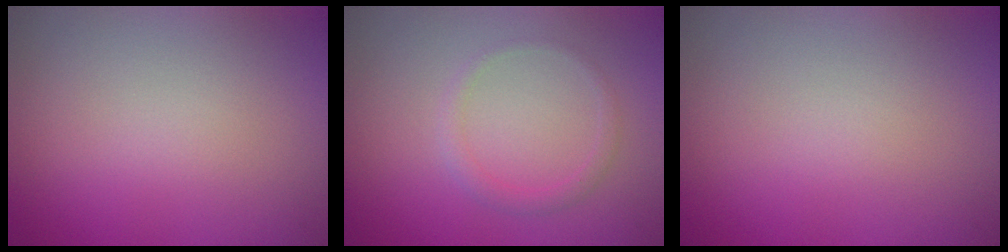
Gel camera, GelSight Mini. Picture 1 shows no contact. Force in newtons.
{"total": 1.2, "press": 1.2, "slide": 0.0}
{"total": 0.0}